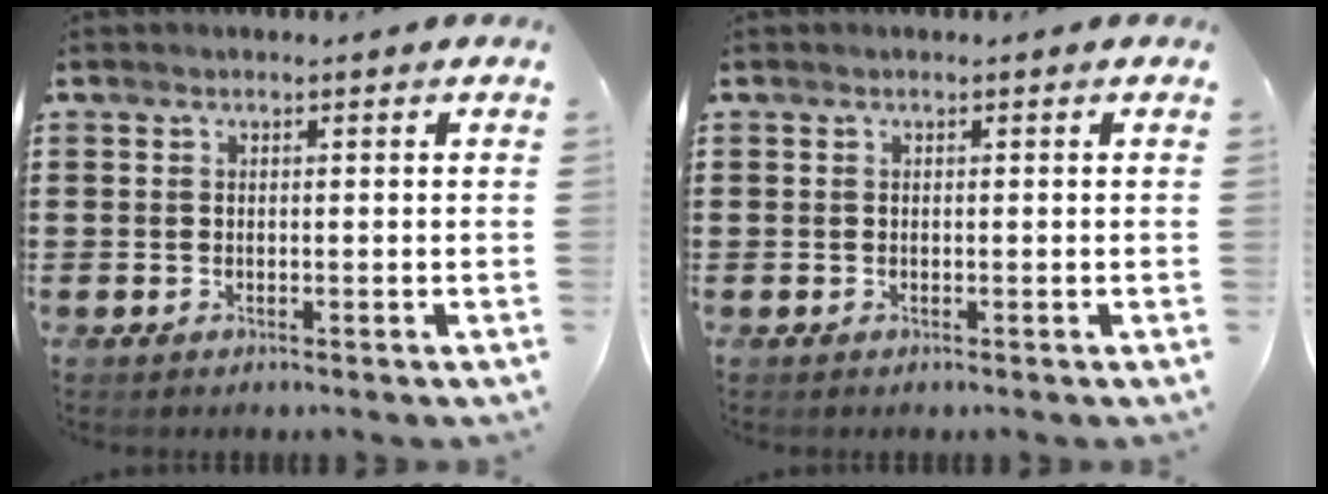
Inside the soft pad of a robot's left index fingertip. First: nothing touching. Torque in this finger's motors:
{"motor_torque": [-0.02, -0.02, 0.00, 0.00]}